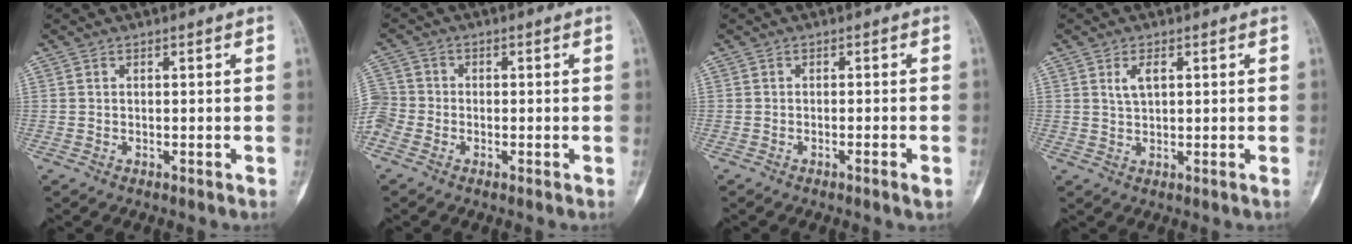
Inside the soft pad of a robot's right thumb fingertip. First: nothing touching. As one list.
[{"total": 6.9, "force": [-2.4, 5.9, 2.8], "torque": [-0.077, 0.013, -0.051]}, {"total": 1.9, "force": [-1.0, 0.3, 1.6], "torque": [-0.026, 0.003, -0.015]}, {"total": 3.0, "force": [1.0, 1.4, 2.4], "torque": [-0.037, -0.002, 0.021]}]